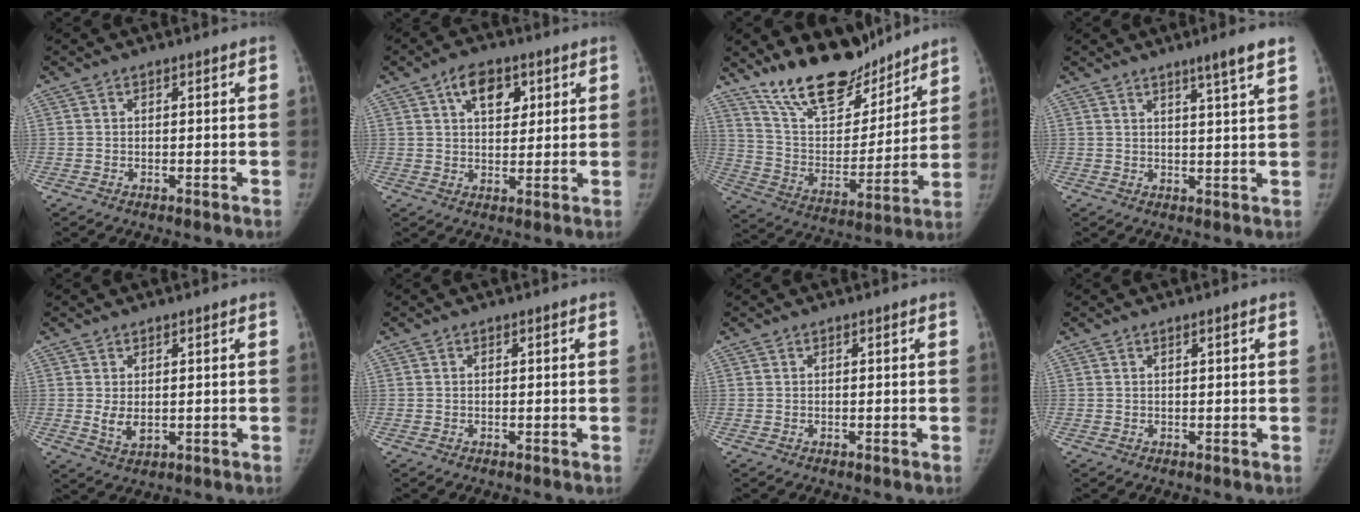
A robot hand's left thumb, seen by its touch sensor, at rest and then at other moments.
{"total": 7.7, "force": [3.4, 4.6, 5.2], "torque": [-0.055, -0.012, 0.052]}
{"total": 18.9, "force": [15.6, 7.2, 7.8], "torque": [-0.084, -0.098, 0.273]}
{"total": 5.2, "force": [3.5, -0.5, 3.8], "torque": [-0.059, -0.024, 0.055]}
{"total": 3.2, "force": [0.4, 1.9, 2.6], "torque": [-0.041, -0.011, 0.016]}
{"total": 0.0}
{"total": 0.0}
{"total": 0.6, "force": [0.3, 0.0, 0.5], "torque": [-0.009, 0.001, 0.006]}